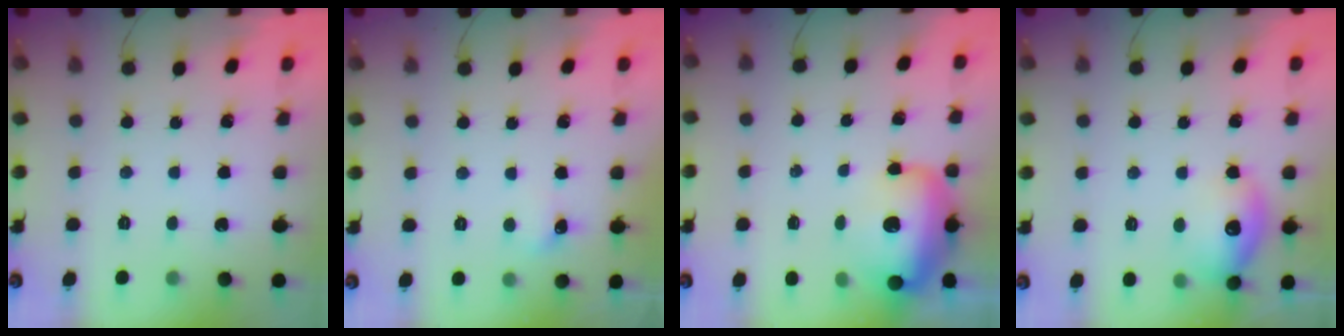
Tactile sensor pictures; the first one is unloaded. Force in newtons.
{"total": 4.7, "press": 4.5, "slide": 1.3}
{"total": 22.4, "press": 19.2, "slide": 11.5}
{"total": 13.3, "press": 13.3, "slide": 0.9}